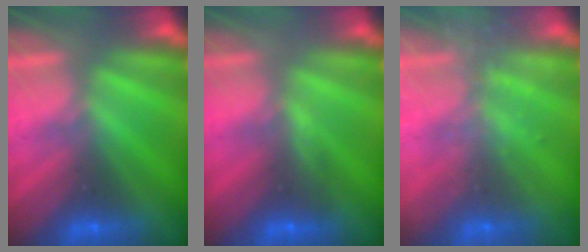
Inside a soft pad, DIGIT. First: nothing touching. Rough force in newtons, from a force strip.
{"total": 3.2}
{"total": 1.5}